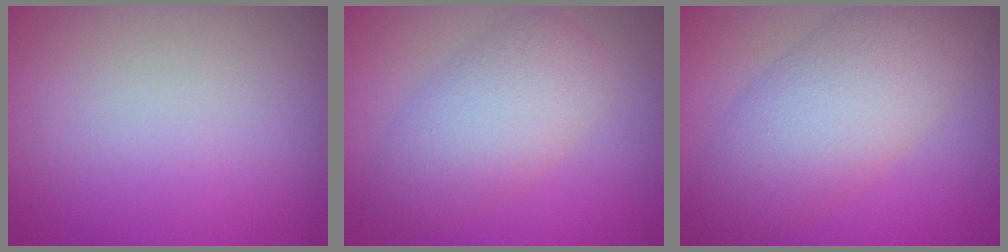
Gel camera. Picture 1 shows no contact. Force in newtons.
{"total": 5.3, "press": 5.3, "slide": 0.2}
{"total": 7.0, "press": 7.0, "slide": 0.5}